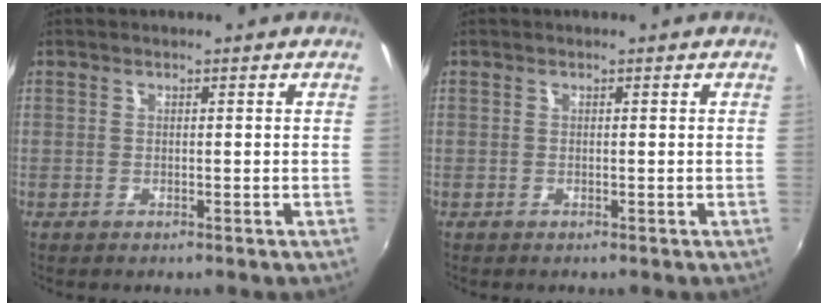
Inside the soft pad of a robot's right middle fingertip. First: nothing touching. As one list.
[{"total": 0.0}]